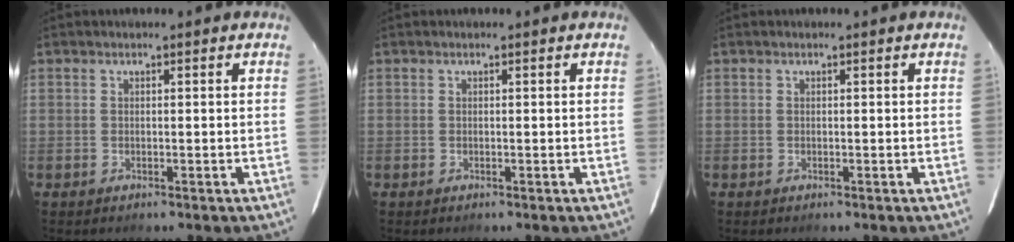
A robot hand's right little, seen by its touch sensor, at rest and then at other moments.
{"total": 0.0}
{"total": 0.0}